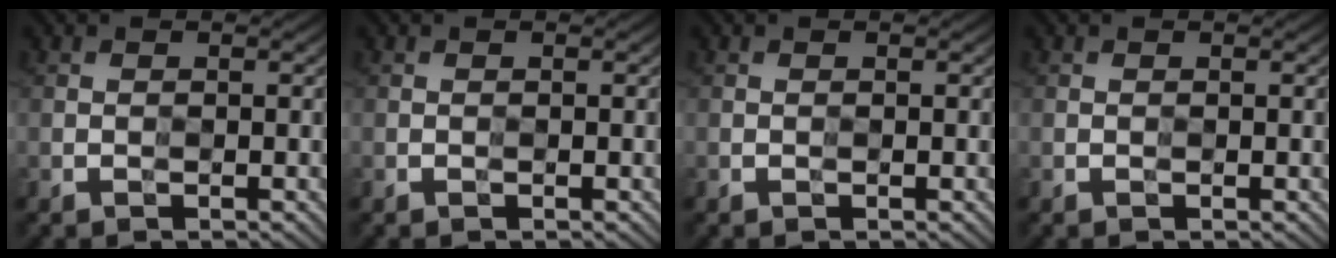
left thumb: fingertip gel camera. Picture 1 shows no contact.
{"total": 0.0}
{"total": 0.0}
{"total": 0.0}